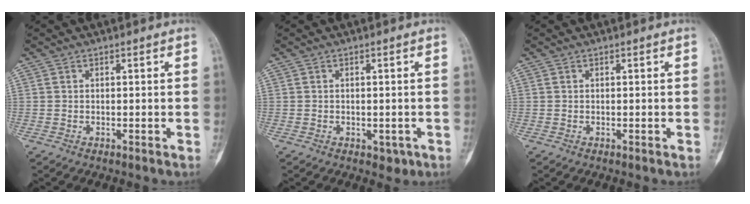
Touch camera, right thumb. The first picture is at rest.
{"total": 2.4, "force": [-0.9, 1.7, 1.5], "torque": [-0.004, 0.000, -0.005]}
{"total": 0.0}